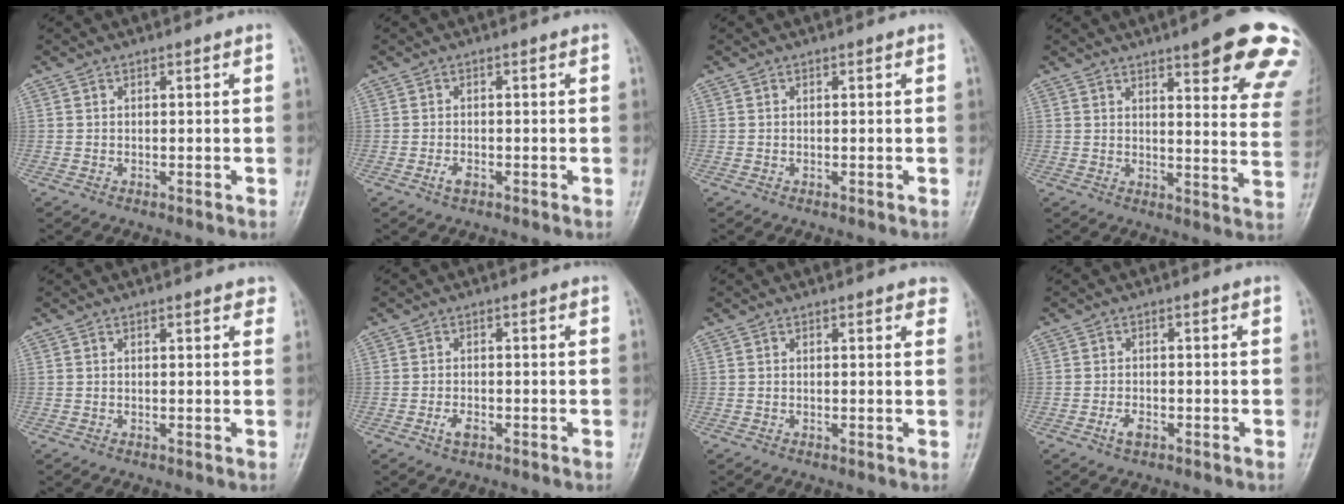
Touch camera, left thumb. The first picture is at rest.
{"total": 1.7, "force": [-0.8, 0.8, 1.3], "torque": [-0.027, 0.006, -0.013]}
{"total": 0.0}
{"total": 18.9, "force": [12.1, 3.8, 14.0], "torque": [-0.147, -0.046, 0.136]}
{"total": 2.1, "force": [1.5, 0.8, 1.3], "torque": [-0.002, 0.000, 0.014]}
{"total": 2.1, "force": [-1.0, 1.0, 1.6], "torque": [-0.033, 0.006, -0.017]}
{"total": 2.9, "force": [2.1, 1.0, 1.7], "torque": [-0.006, 0.000, 0.018]}
{"total": 2.1, "force": [-1.0, 1.0, 1.6], "torque": [-0.033, 0.007, -0.018]}